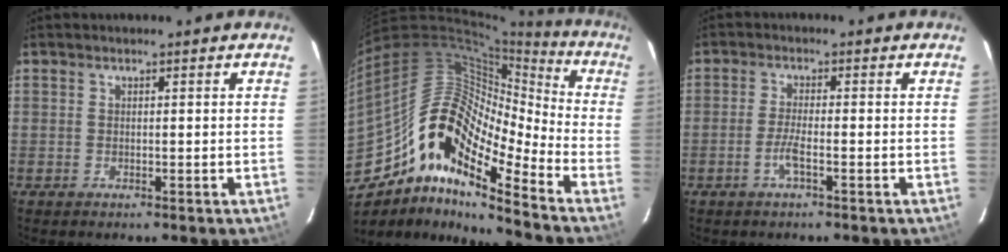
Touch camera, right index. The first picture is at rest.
{"total": 18.7, "force": [-10.7, 6.1, 14.2], "torque": [-0.225, 0.001, -0.216]}
{"total": 3.1, "force": [-1.5, 0.1, 2.8], "torque": [-0.060, 0.000, -0.031]}